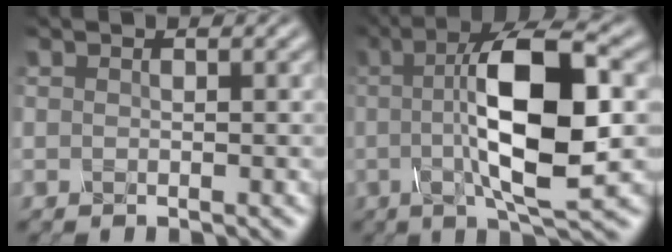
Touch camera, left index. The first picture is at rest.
{"total": 11.4, "force": [0.4, 3.3, 11.0], "torque": [-0.169, 0.009, 0.004]}